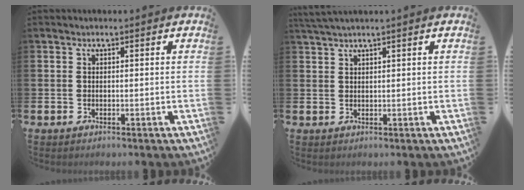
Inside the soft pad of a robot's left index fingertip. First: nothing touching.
{"total": 1.8, "force": [1.6, -0.4, 0.8], "torque": [-0.019, 0.002, 0.030]}